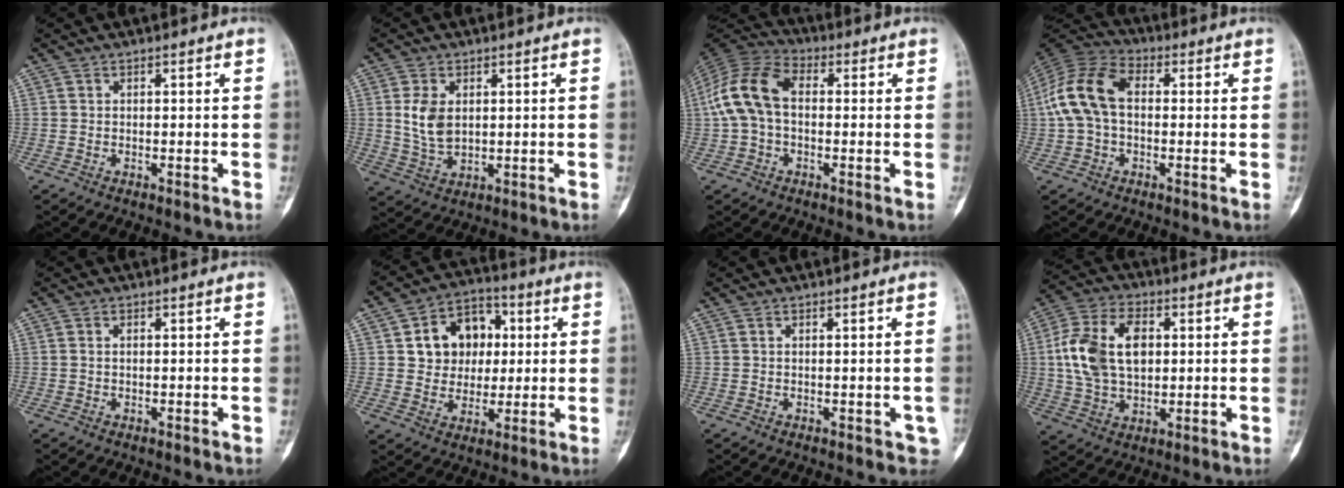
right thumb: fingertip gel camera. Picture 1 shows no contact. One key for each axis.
{"total": 6.5, "fx": 1.3, "fy": 4.1, "fz": 4.9, "tx": -0.087, "ty": -0.008, "tz": 0.033}
{"total": 12.1, "fx": 0.3, "fy": 7.9, "fz": 9.2, "tx": -0.188, "ty": 0.034, "tz": -0.004}
{"total": 12.5, "fx": 0.7, "fy": 8.1, "fz": 9.5, "tx": -0.196, "ty": 0.035, "tz": 0.002}
{"total": 0.6, "fx": 0.0, "fy": 0.4, "fz": 0.5, "tx": -0.013, "ty": 0.000, "tz": 0.001}
{"total": 12.5, "fx": 2.6, "fy": 10.1, "fz": 6.9, "tx": -0.061, "ty": 0.007, "tz": 0.042}
{"total": 1.8, "fx": -0.2, "fy": 1.1, "fz": 1.4, "tx": -0.006, "ty": 0.003, "tz": 0.001}
{"total": 15.4, "fx": 2.0, "fy": 9.8, "fz": 11.7, "tx": -0.211, "ty": 0.010, "tz": 0.037}